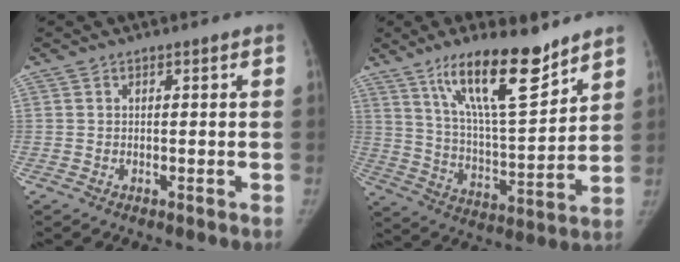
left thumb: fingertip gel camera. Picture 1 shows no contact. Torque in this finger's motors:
{"motor_torque": [0.83, -0.28, 1.81, -0.97, 0.51]}